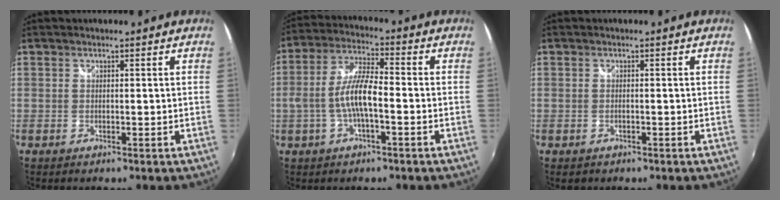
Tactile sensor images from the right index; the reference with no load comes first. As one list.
[{"total": 8.8, "force": [-2.3, 2.2, 8.2], "torque": [-0.171, 0.007, -0.040]}, {"total": 1.2, "force": [-0.6, 0.9, 0.6], "torque": [-0.014, -0.003, -0.008]}]